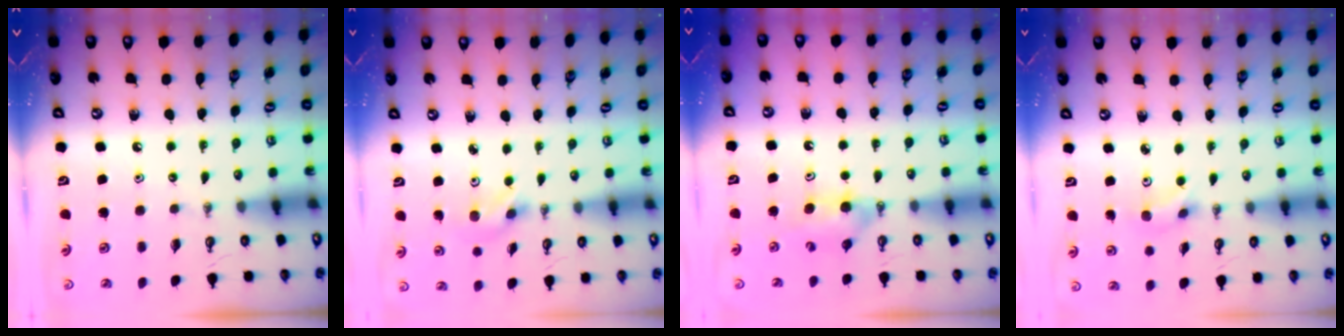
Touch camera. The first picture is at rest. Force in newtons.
{"total": 2.9, "press": 2.8, "slide": 0.7}
{"total": 5.8, "press": 4.2, "slide": 4.0}
{"total": 4.2, "press": 4.1, "slide": 1.0}